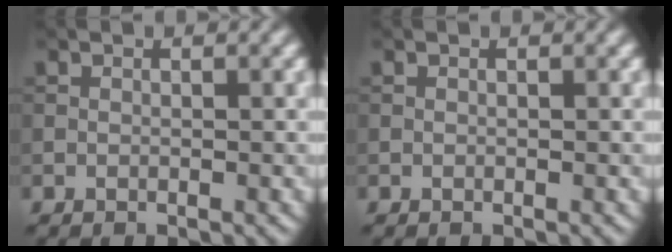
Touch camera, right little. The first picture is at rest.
{"total": 0.0}